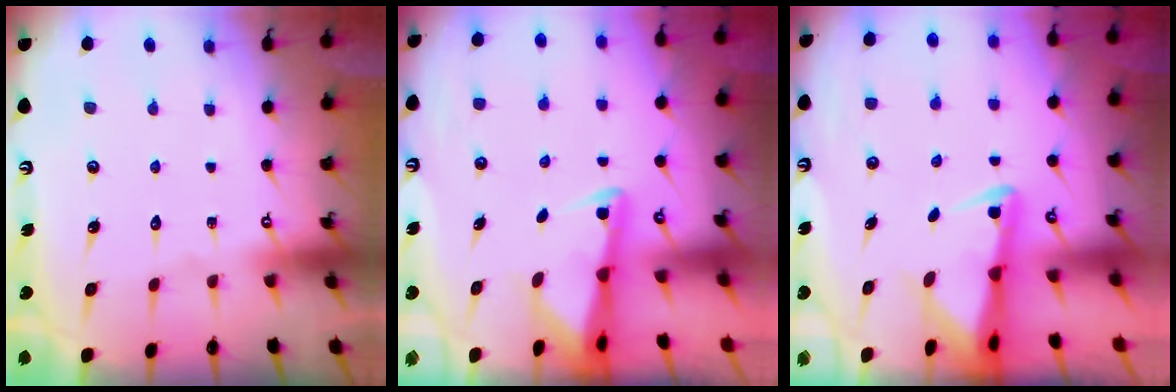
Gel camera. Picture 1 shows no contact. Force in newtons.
{"total": 2.4, "press": 2.3, "slide": 0.5}
{"total": 2.5, "press": 2.4, "slide": 0.5}